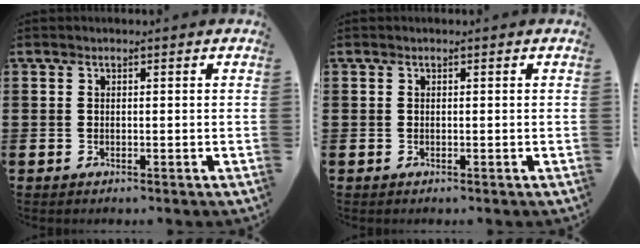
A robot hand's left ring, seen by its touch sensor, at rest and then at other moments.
{"total": 0.0}